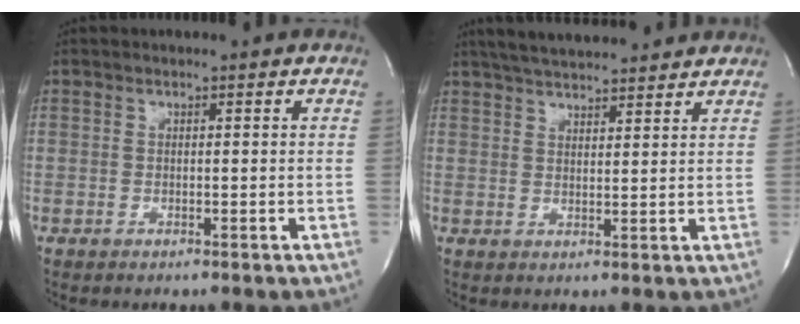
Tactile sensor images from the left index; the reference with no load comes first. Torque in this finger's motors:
{"motor_torque": [-0.23, -0.51, 0.54, 0.13]}